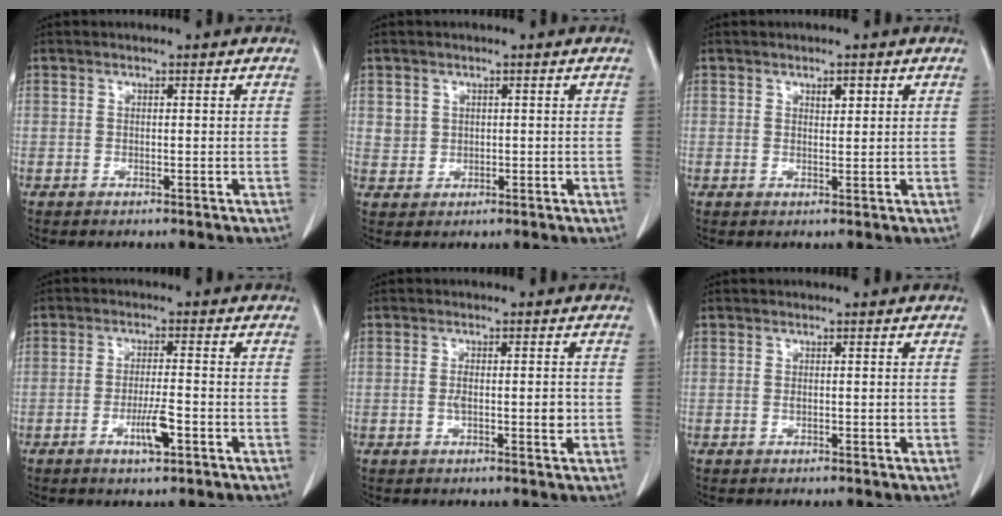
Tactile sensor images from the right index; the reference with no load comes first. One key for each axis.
{"total": 2.3, "fx": 0.9, "fy": 2.1, "fz": 0.2, "tx": 0.004, "ty": 0.002, "tz": 0.016}
{"total": 1.6, "fx": 0.9, "fy": 0.7, "fz": 1.1, "tx": -0.015, "ty": -0.003, "tz": 0.013}
{"total": 4.4, "fx": -2.0, "fy": 0.5, "fz": 3.9, "tx": -0.073, "ty": -0.002, "tz": -0.035}
{"total": 3.6, "fx": -0.5, "fy": 1.0, "fz": 3.4, "tx": -0.059, "ty": -0.001, "tz": -0.008}
{"total": 0.7, "fx": -0.1, "fy": 0.2, "fz": 0.7, "tx": -0.013, "ty": -0.001, "tz": 0.000}